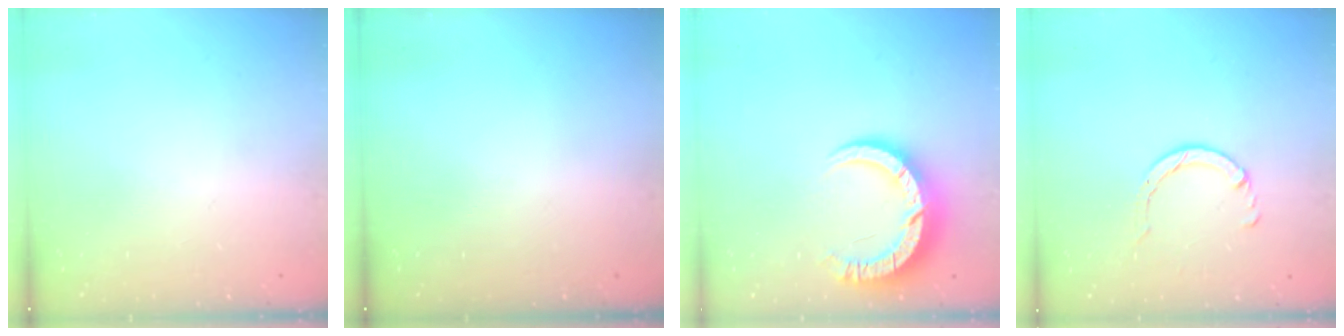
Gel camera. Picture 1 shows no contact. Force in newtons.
{"total": 0.0}
{"total": 10.0, "press": 10.0, "slide": 1.1}
{"total": 3.6, "press": 3.5, "slide": 0.4}